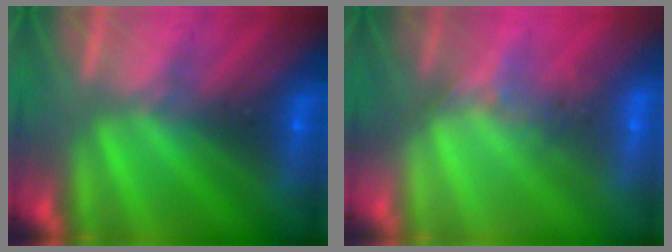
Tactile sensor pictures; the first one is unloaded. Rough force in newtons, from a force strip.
{"total": 2.6}